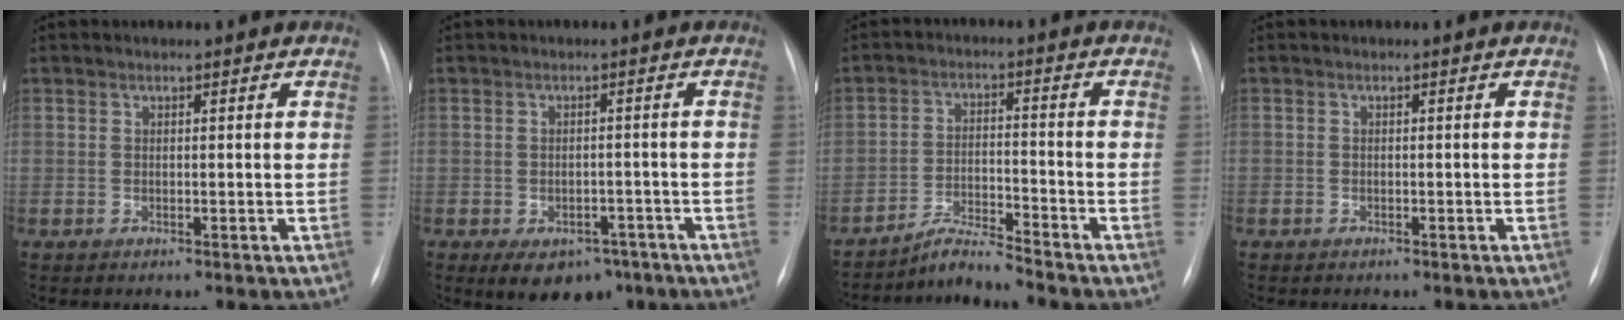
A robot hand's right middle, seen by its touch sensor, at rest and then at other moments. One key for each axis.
{"total": 8.1, "fx": -5.1, "fy": 5.0, "fz": 3.9, "tx": -0.047, "ty": 0.010, "tz": -0.065}
{"total": 4.8, "fx": -4.7, "fy": -1.0, "fz": 0.4, "tx": -0.015, "ty": -0.014, "tz": -0.085}
{"total": 0.6, "fx": -0.4, "fy": 0.4, "fz": 0.0, "tx": -0.005, "ty": 0.002, "tz": -0.007}